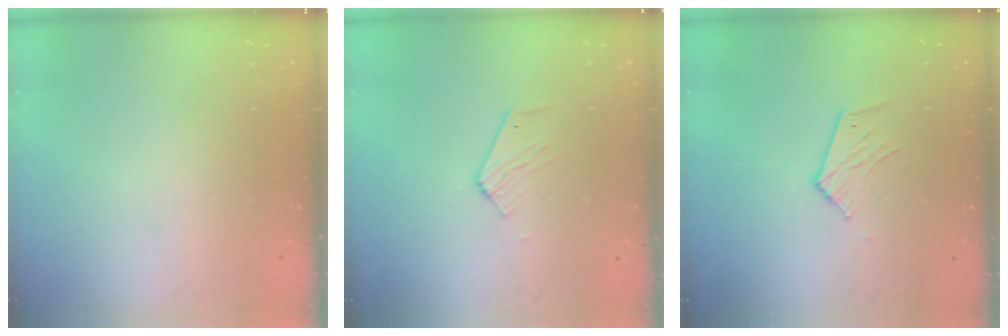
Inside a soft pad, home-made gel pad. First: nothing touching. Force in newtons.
{"total": 3.1, "press": 3.1, "slide": 0.2}
{"total": 5.4, "press": 5.4, "slide": 0.3}